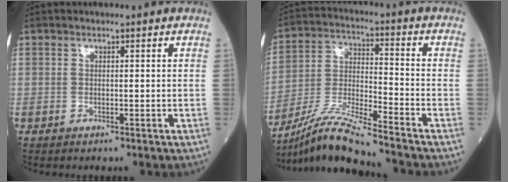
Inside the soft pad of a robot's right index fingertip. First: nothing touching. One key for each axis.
{"total": 11.9, "fx": -10.6, "fy": -1.1, "fz": 5.3, "tx": -0.107, "ty": -0.013, "tz": -0.200}